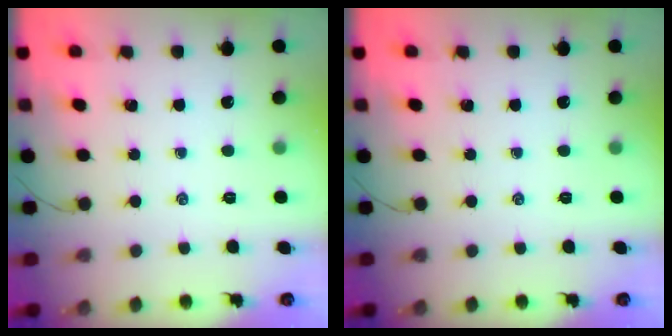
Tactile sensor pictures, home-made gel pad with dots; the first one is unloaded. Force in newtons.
{"total": 0.0}